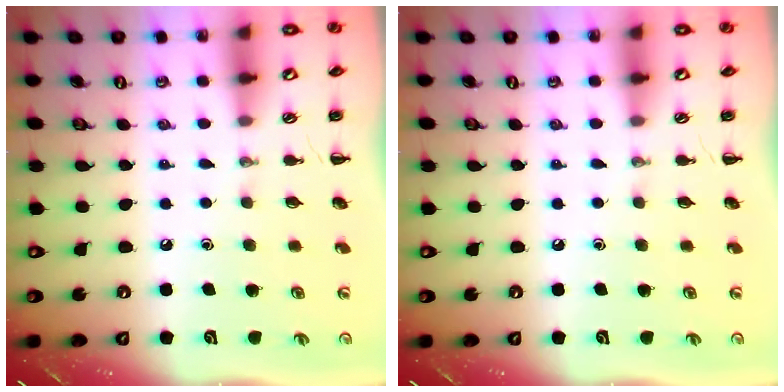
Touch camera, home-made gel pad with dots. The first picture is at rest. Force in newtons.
{"total": 0.0}